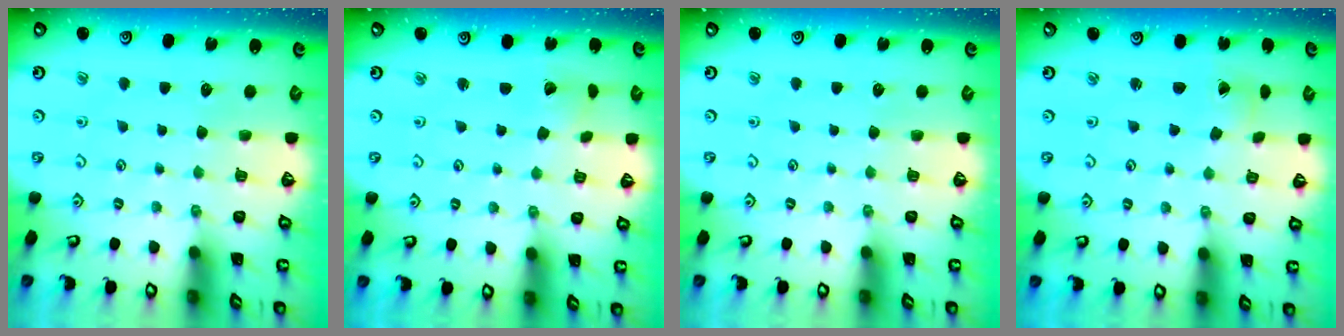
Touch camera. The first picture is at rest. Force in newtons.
{"total": 2.2, "press": 2.2, "slide": 0.1}
{"total": 0.0}
{"total": 1.5, "press": 1.5, "slide": 0.1}